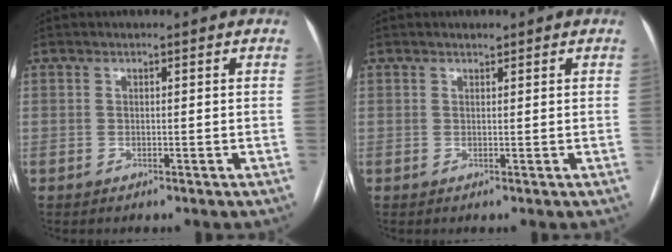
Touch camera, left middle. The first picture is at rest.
{"total": 0.7, "force": [0.6, 0.2, 0.3], "torque": [-0.011, 0.001, 0.010]}